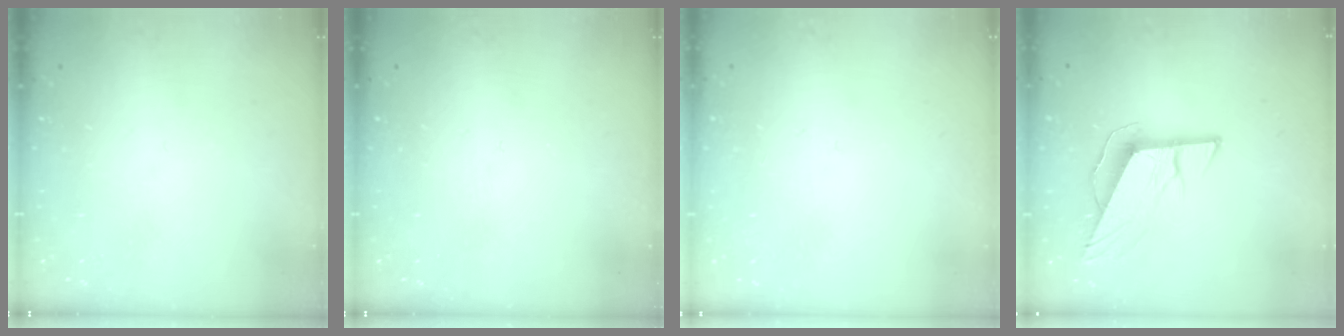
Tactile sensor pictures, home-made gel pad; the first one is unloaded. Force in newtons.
{"total": 0.0}
{"total": 2.7, "press": 2.7, "slide": 0.3}
{"total": 9.7, "press": 9.4, "slide": 2.3}